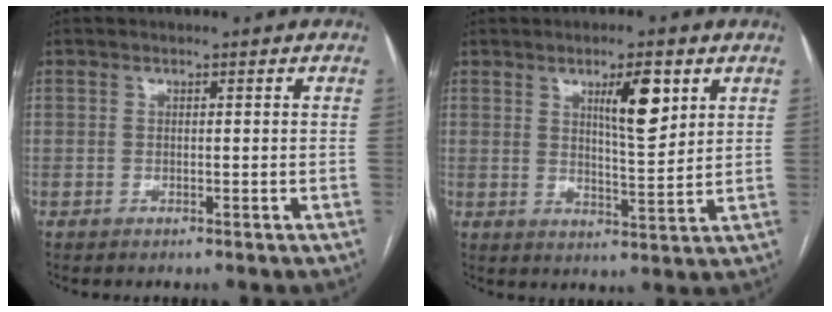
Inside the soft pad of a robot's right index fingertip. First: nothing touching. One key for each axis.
{"total": 7.3, "fx": 3.4, "fy": 1.4, "fz": 6.3, "tx": -0.104, "ty": -0.002, "tz": 0.056}